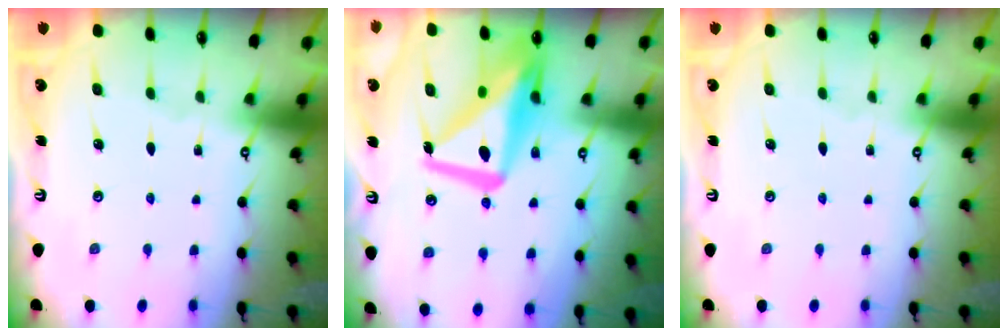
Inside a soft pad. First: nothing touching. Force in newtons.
{"total": 15.4, "press": 15.4, "slide": 1.4}
{"total": 0.0}